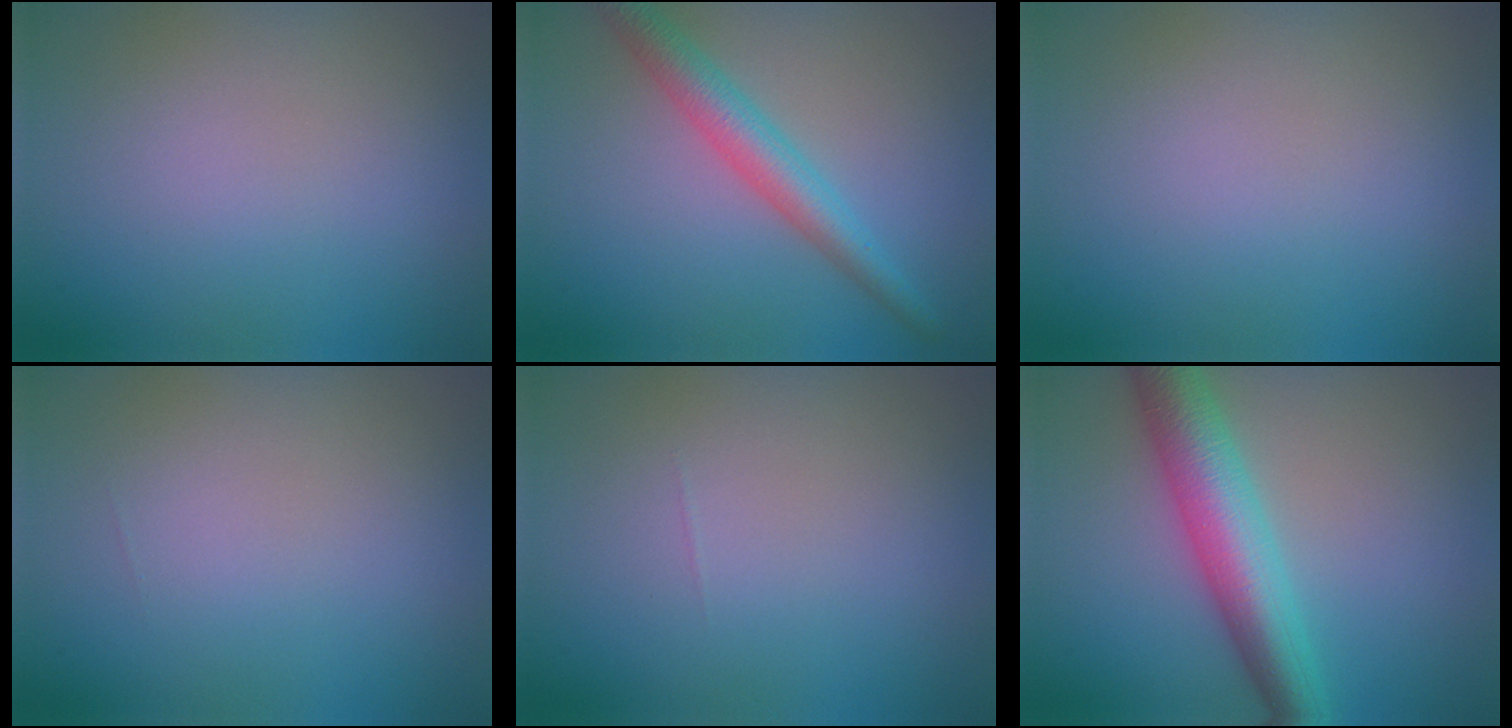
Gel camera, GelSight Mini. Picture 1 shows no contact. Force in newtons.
{"total": 4.0, "press": 4.0, "slide": 0.1}
{"total": 0.0}
{"total": 0.0}
{"total": 0.0}
{"total": 7.1, "press": 7.1, "slide": 0.2}